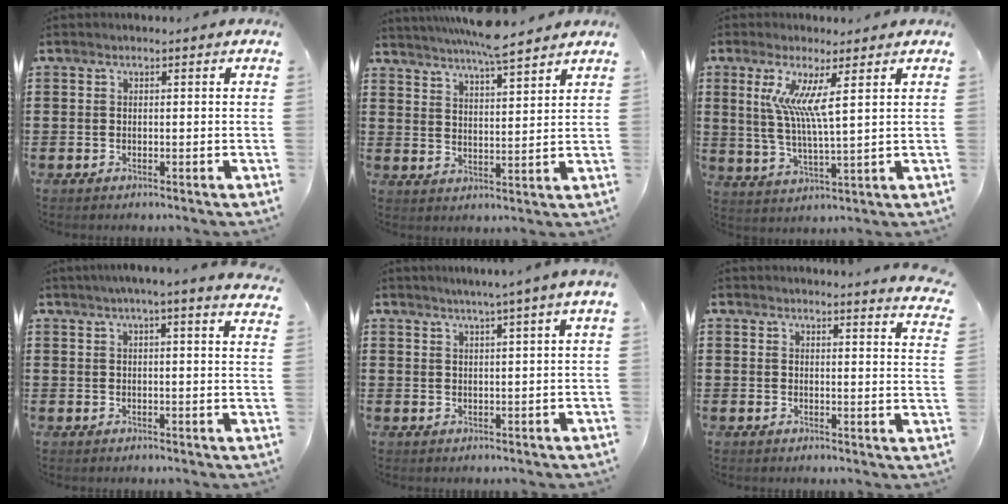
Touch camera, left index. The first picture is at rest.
{"total": 5.4, "force": [5.1, -0.5, 1.7], "torque": [-0.050, -0.026, 0.089]}
{"total": 7.4, "force": [3.2, 0.3, 6.6], "torque": [-0.140, -0.006, 0.054]}
{"total": 3.0, "force": [2.4, -0.5, 1.7], "torque": [-0.039, -0.003, 0.043]}
{"total": 2.1, "force": [1.3, -0.7, 1.4], "torque": [-0.026, -0.006, 0.022]}
{"total": 3.0, "force": [2.9, -0.6, 0.6], "torque": [-0.014, -0.018, 0.051]}